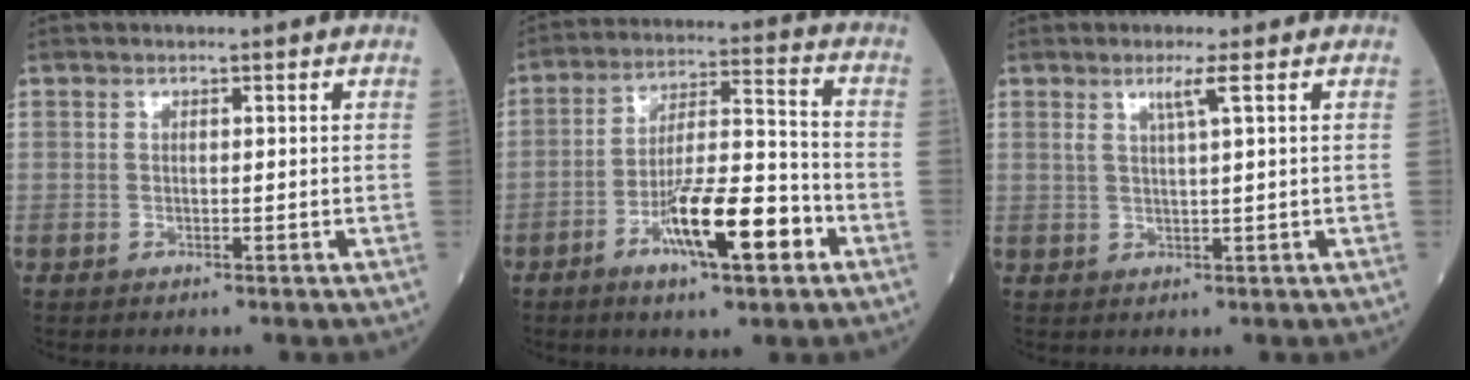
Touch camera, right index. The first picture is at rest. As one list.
[{"total": 12.8, "force": [-5.7, 2.3, 11.3], "torque": [-0.199, 0.003, -0.094]}, {"total": 2.6, "force": [1.3, -0.5, 2.1], "torque": [-0.047, -0.001, 0.028]}]